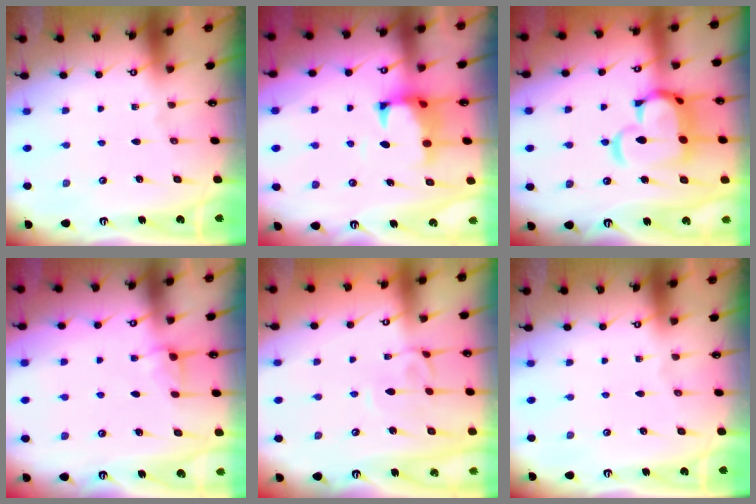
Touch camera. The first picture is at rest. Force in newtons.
{"total": 1.8, "press": 1.4, "slide": 1.1}
{"total": 12.4, "press": 12.3, "slide": 1.7}
{"total": 1.7, "press": 1.6, "slide": 0.7}
{"total": 3.0, "press": 3.0, "slide": 0.4}
{"total": 0.0}